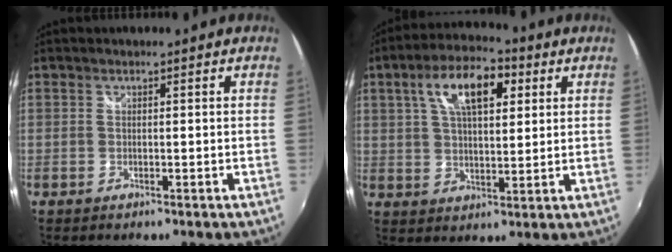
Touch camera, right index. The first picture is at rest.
{"total": 12.6, "force": [4.9, 6.1, 9.9], "torque": [-0.168, 0.030, 0.079]}